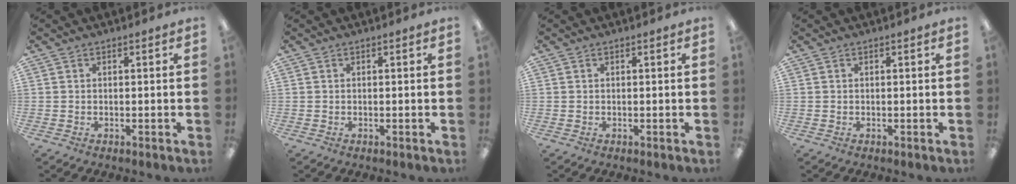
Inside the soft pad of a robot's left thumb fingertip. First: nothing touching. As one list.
[{"total": 0.0}, {"total": 0.0}, {"total": 0.0}]